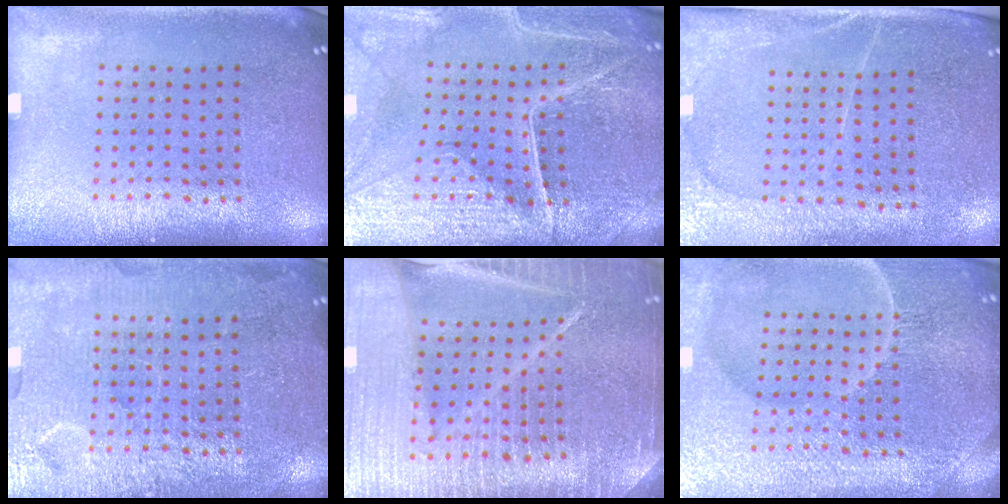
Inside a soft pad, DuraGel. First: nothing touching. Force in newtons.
{"total": 4.0, "press": 4.0, "slide": 0.6}
{"total": 3.0, "press": 2.8, "slide": 1.1}
{"total": 4.0, "press": 4.0, "slide": 0.4}
{"total": 6.1, "press": 5.4, "slide": 2.9}
{"total": 5.6, "press": 5.2, "slide": 2.1}